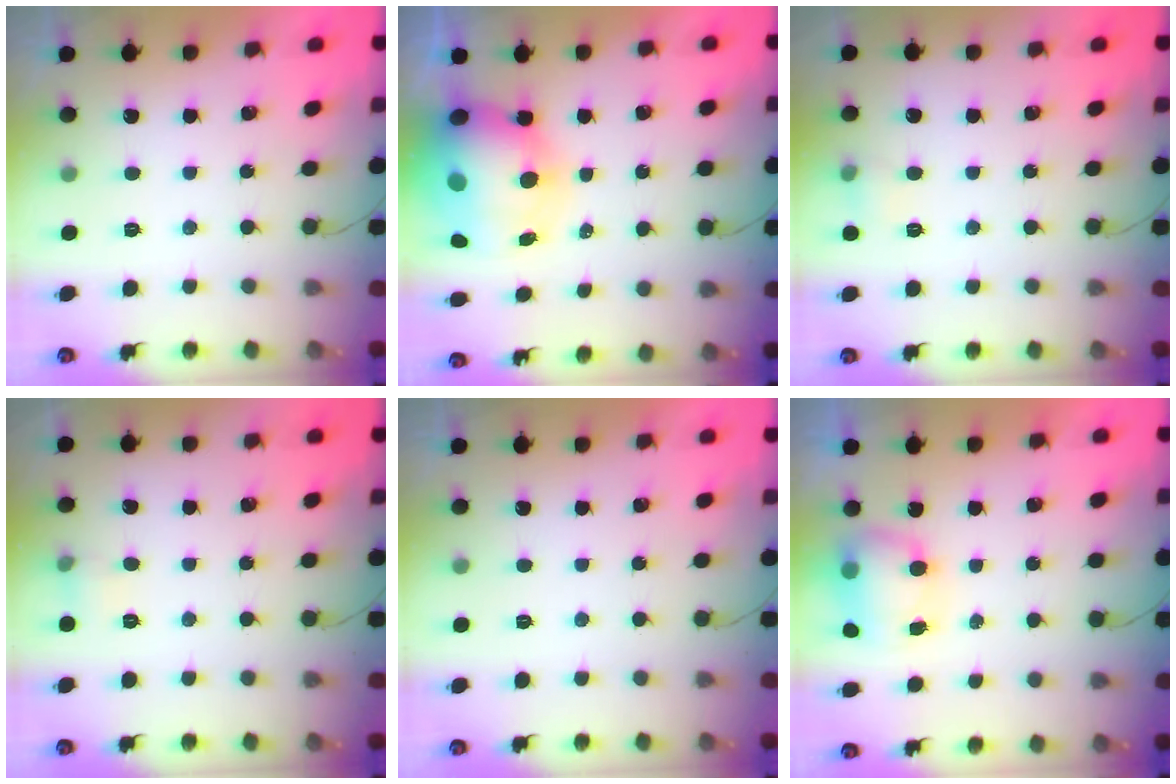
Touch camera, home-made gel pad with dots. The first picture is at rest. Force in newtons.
{"total": 14.6, "press": 14.2, "slide": 3.4}
{"total": 5.1, "press": 4.9, "slide": 1.5}
{"total": 4.8, "press": 4.6, "slide": 1.4}
{"total": 0.0}
{"total": 7.8, "press": 7.7, "slide": 0.9}